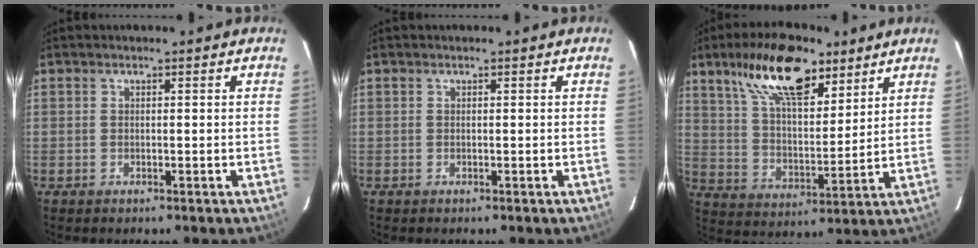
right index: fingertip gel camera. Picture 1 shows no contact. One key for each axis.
{"total": 0.0}
{"total": 17.1, "fx": 10.8, "fy": 7.0, "fz": 11.3, "tx": -0.202, "ty": 0.020, "tz": 0.193}